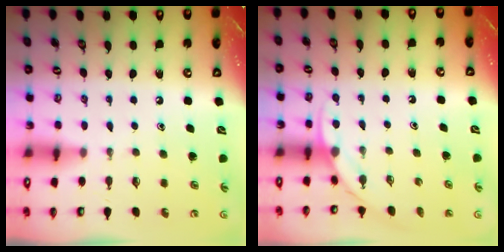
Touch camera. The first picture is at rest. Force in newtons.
{"total": 3.7, "press": 3.7, "slide": 0.2}